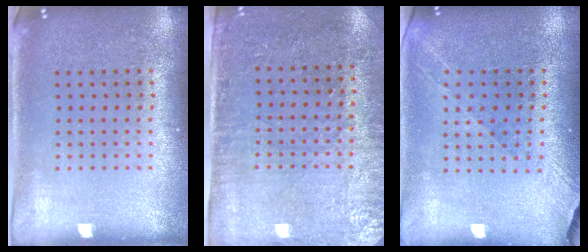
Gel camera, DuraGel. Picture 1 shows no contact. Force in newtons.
{"total": 2.9, "press": 2.5, "slide": 1.5}
{"total": 1.3, "press": 1.2, "slide": 0.6}